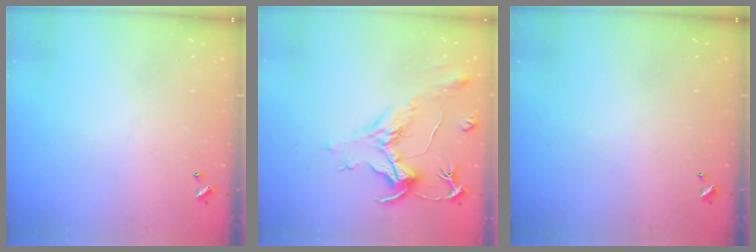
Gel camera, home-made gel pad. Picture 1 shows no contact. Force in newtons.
{"total": 2.2, "press": 1.7, "slide": 1.3}
{"total": 0.0}